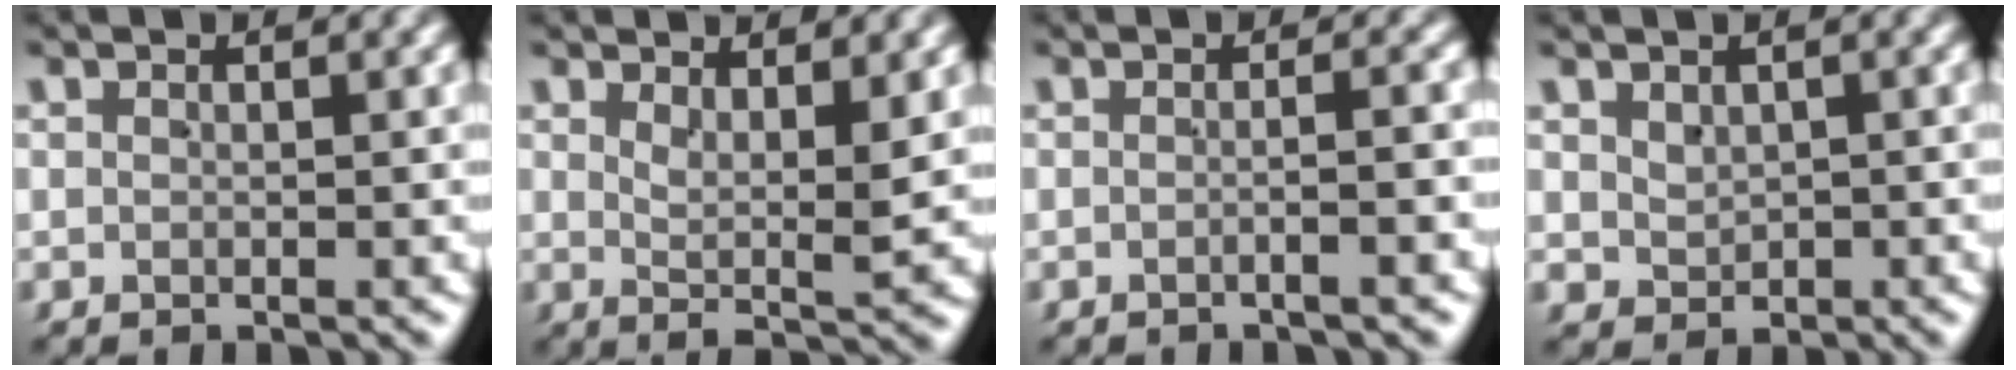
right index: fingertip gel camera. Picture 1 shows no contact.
{"total": 2.9, "force": [1.4, 0.3, 2.5], "torque": [-0.047, -0.017, 0.029]}
{"total": 1.4, "force": [-0.8, -0.4, 1.1], "torque": [-0.017, 0.002, -0.018]}
{"total": 1.4, "force": [0.5, 1.1, 0.5], "torque": [-0.001, -0.008, 0.024]}